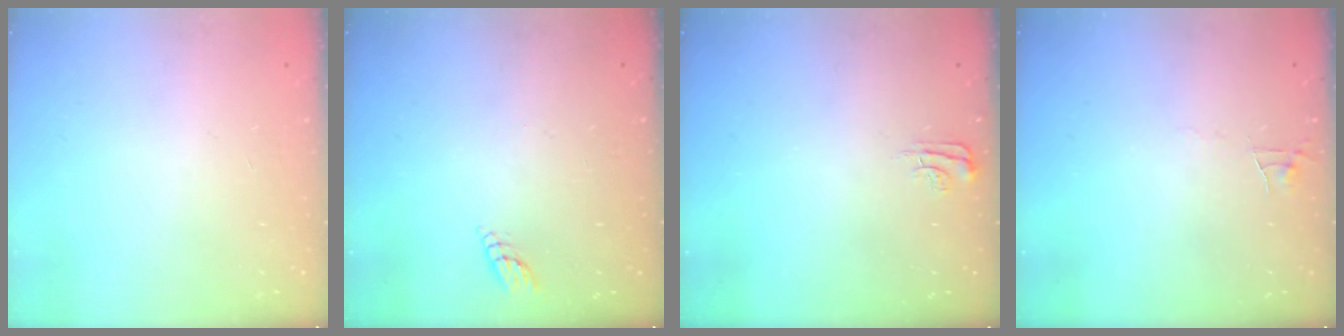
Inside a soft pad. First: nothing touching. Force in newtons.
{"total": 3.1, "press": 3.0, "slide": 0.3}
{"total": 4.0, "press": 4.0, "slide": 0.4}
{"total": 3.5, "press": 3.5, "slide": 0.3}